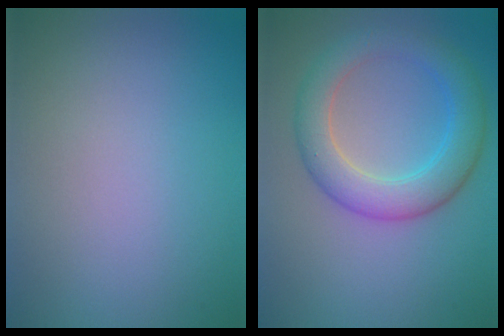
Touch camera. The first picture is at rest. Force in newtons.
{"total": 5.4, "press": 5.4, "slide": 0.1}